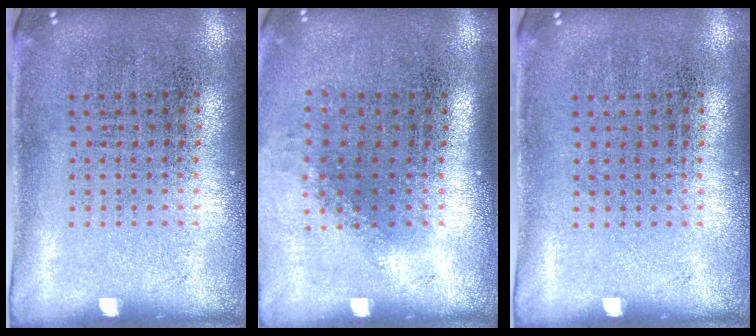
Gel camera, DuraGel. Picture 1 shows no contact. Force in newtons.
{"total": 1.1, "press": 0.9, "slide": 0.7}
{"total": 0.0}